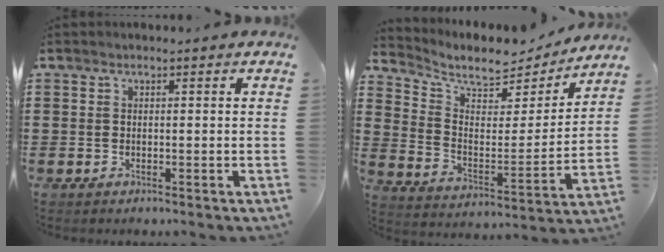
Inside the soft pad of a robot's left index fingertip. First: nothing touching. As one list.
[{"total": 6.6, "force": [5.9, 2.2, 2.2], "torque": [-0.069, -0.043, 0.098]}]